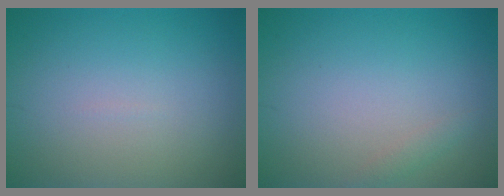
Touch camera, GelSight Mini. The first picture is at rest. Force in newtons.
{"total": 0.7, "press": 0.7, "slide": 0.0}